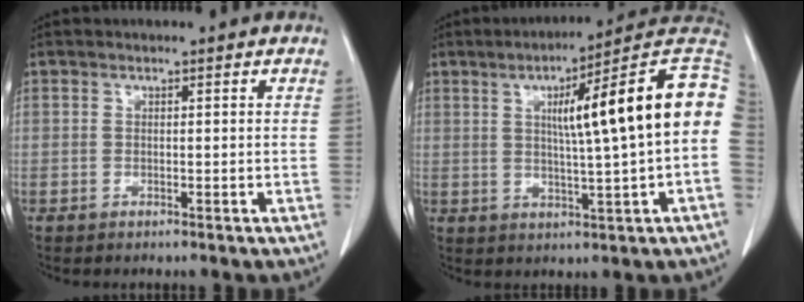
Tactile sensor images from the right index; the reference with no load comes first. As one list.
[{"total": 17.0, "force": [2.3, 0.2, 16.8], "torque": [-0.228, 0.030, 0.024]}]